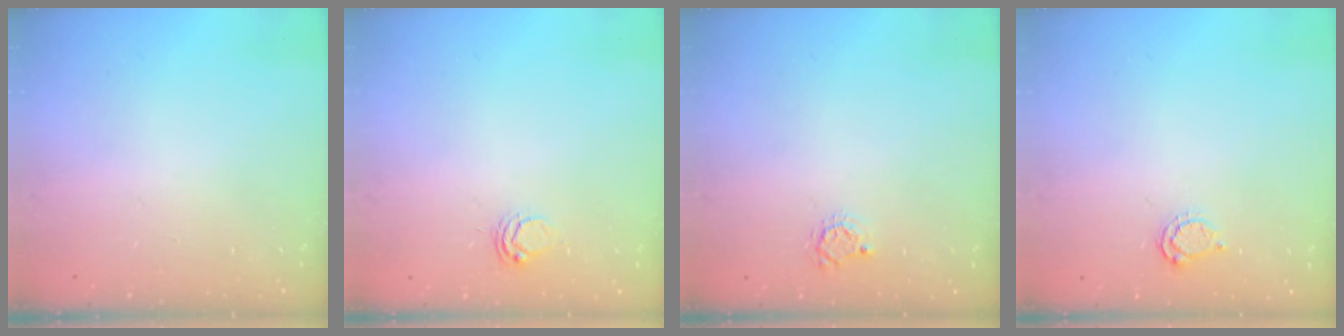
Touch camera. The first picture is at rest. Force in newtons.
{"total": 5.5, "press": 5.5, "slide": 0.6}
{"total": 2.9, "press": 2.9, "slide": 0.4}
{"total": 4.4, "press": 4.4, "slide": 0.5}